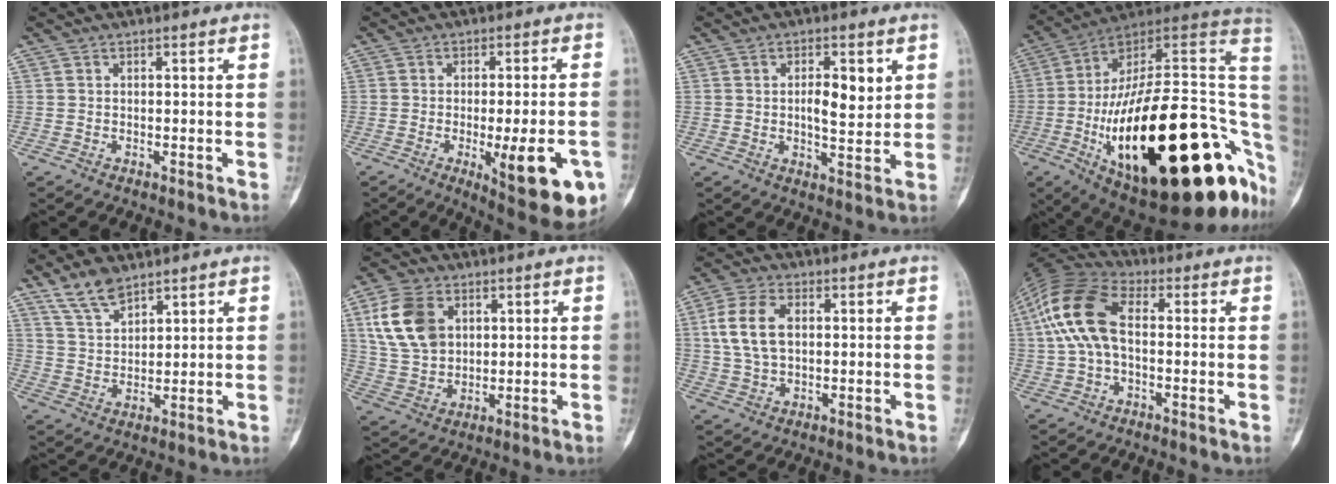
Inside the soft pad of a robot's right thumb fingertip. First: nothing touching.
{"total": 15.5, "force": [-5.1, 4.4, 13.9], "torque": [-0.149, 0.002, -0.053]}
{"total": 6.6, "force": [1.7, 2.8, 5.7], "torque": [-0.076, -0.012, 0.028]}
{"total": 43.3, "force": [-10.2, 16.8, 38.6], "torque": [-0.510, 0.048, -0.153]}
{"total": 6.8, "force": [5.3, 2.8, 3.2], "torque": [-0.046, -0.027, 0.109]}
{"total": 12.7, "force": [4.2, 9.0, 7.9], "torque": [-0.138, -0.008, 0.087]}
{"total": 9.4, "force": [1.7, 5.8, 7.2], "torque": [-0.142, 0.009, 0.034]}
{"total": 13.6, "force": [1.2, 7.9, 11.1], "torque": [-0.234, 0.032, 0.013]}